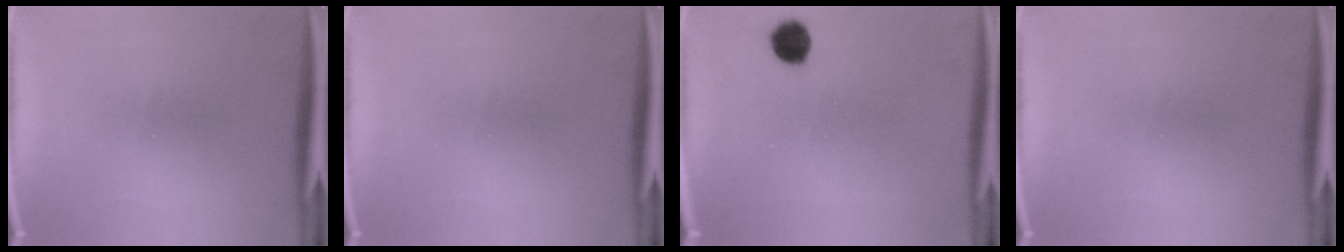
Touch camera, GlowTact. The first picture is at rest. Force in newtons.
{"total": 0.0}
{"total": 4.9}
{"total": 0.0}